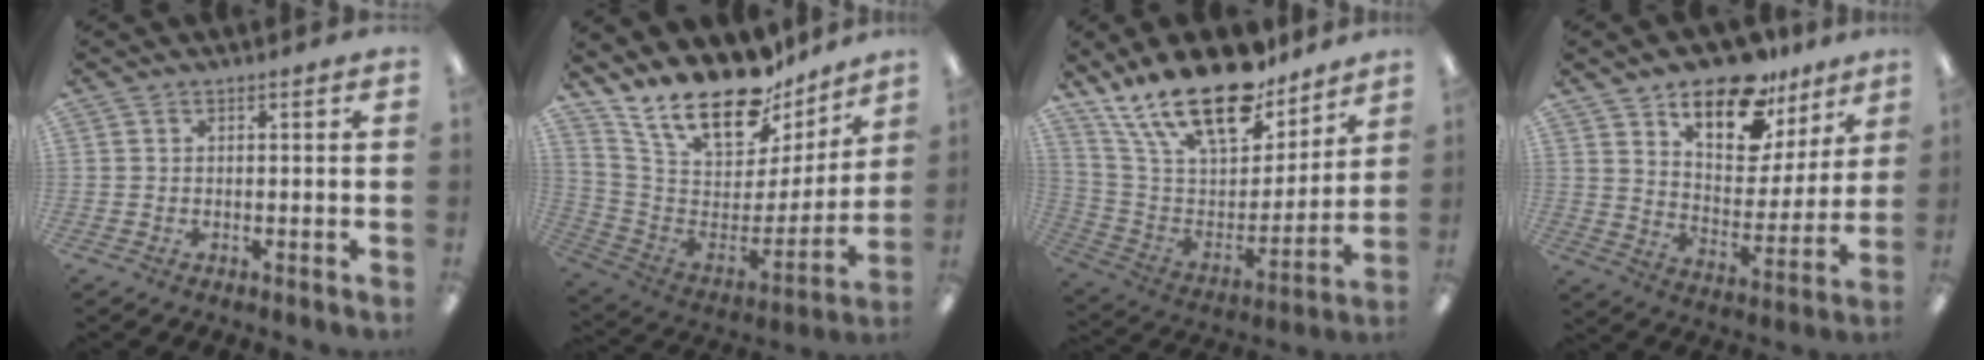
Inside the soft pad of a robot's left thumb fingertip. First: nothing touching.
{"total": 22.2, "force": [17.3, 8.6, 10.8], "torque": [-0.197, -0.122, 0.305]}
{"total": 23.6, "force": [17.6, 9.5, 12.6], "torque": [-0.232, -0.108, 0.313]}
{"total": 16.7, "force": [12.3, 7.8, 8.3], "torque": [-0.141, -0.075, 0.218]}